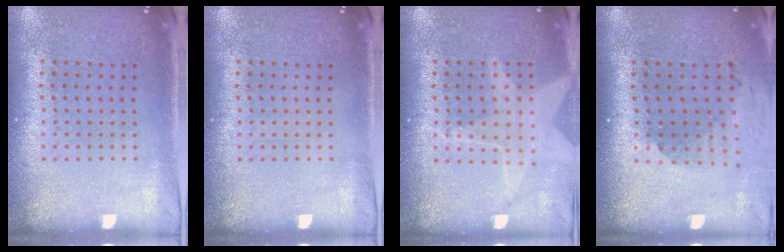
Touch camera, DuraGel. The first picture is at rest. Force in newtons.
{"total": 0.0}
{"total": 1.3, "press": 1.3, "slide": 0.1}
{"total": 2.0, "press": 1.4, "slide": 1.3}